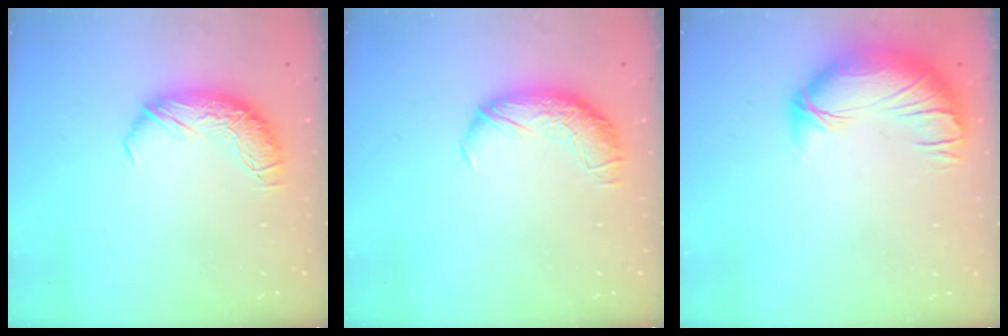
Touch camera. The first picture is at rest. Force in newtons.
{"total": 1.6, "press": 0.6, "slide": 1.5}
{"total": 2.5, "press": 1.2, "slide": 2.2}